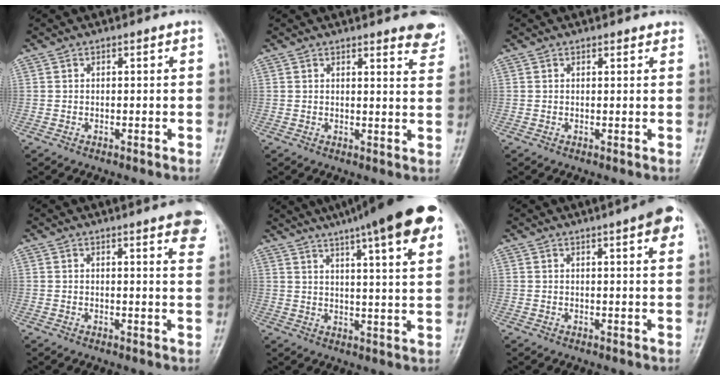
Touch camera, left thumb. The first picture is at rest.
{"total": 5.9, "force": [5.1, 1.3, 2.7], "torque": [-0.011, -0.031, 0.042]}
{"total": 1.4, "force": [1.2, 0.5, 0.4], "torque": [0.004, -0.002, 0.013]}
{"total": 9.0, "force": [5.7, 1.6, 6.8], "torque": [-0.064, -0.015, 0.057]}
{"total": 21.3, "force": [13.2, 3.4, 16.3], "torque": [-0.228, -0.015, 0.172]}
{"total": 7.0, "force": [3.6, 1.3, 5.8], "torque": [-0.064, -0.004, 0.042]}